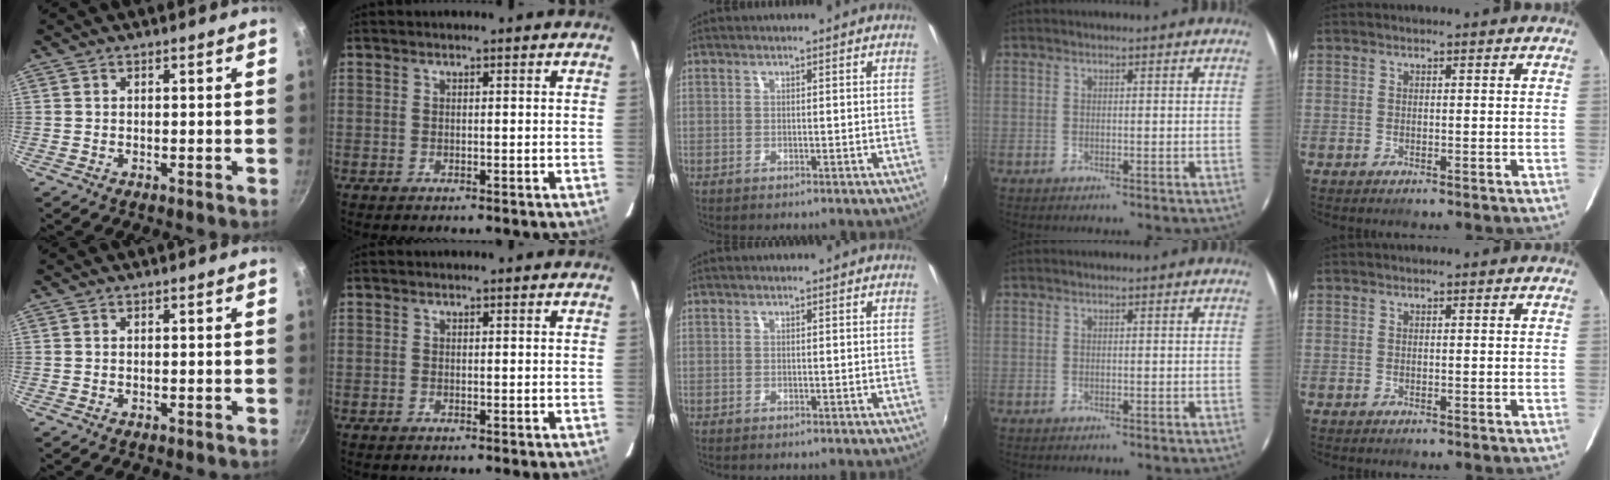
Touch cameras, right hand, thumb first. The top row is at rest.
{}